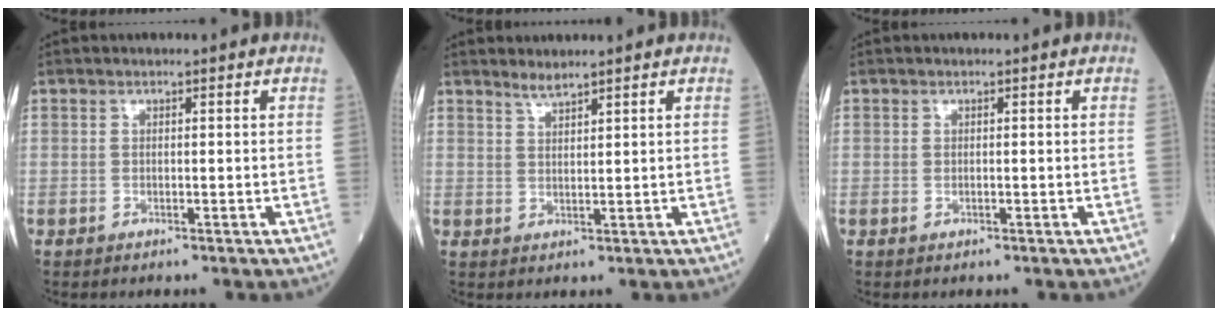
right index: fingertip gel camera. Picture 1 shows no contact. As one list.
[{"total": 2.0, "force": [1.9, -0.1, 0.6], "torque": [-0.012, -0.003, 0.039]}, {"total": 0.0}]